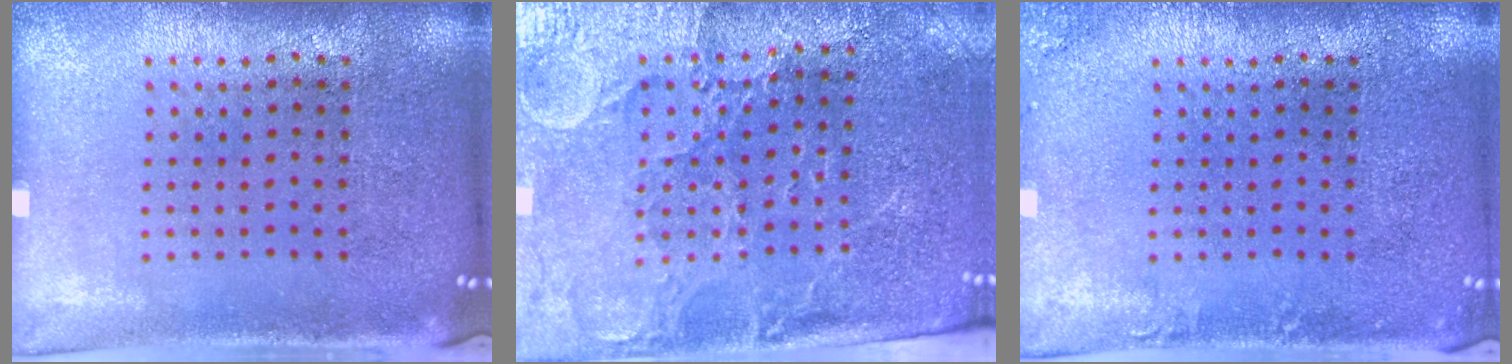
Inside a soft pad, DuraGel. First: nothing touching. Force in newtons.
{"total": 3.5, "press": 3.3, "slide": 1.1}
{"total": 1.1, "press": 1.1, "slide": 0.1}